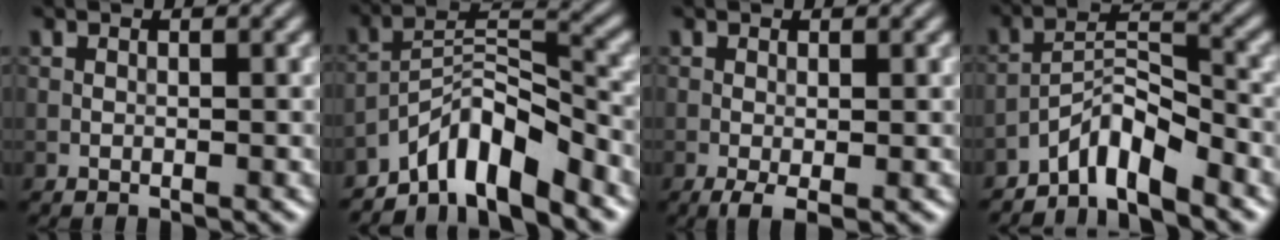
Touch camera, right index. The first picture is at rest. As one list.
[{"total": 7.1, "force": [-5.5, 1.8, 4.0], "torque": [-0.060, 0.009, -0.103]}, {"total": 1.7, "force": [-0.5, 0.4, 1.5], "torque": [-0.033, -0.006, -0.011]}, {"total": 4.8, "force": [-3.8, 1.1, 2.6], "torque": [-0.041, 0.013, -0.078]}]